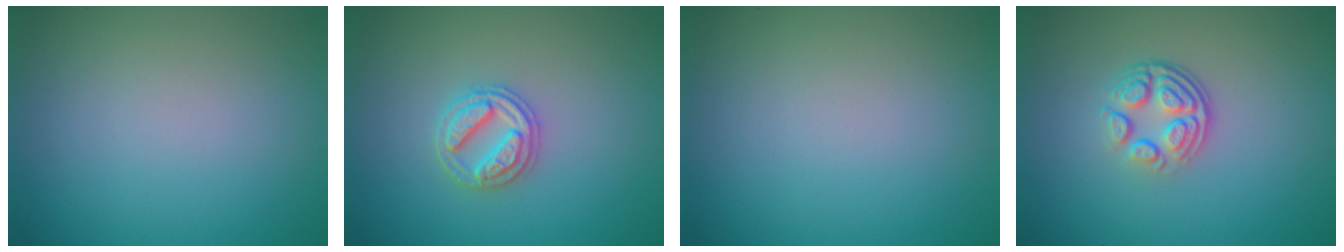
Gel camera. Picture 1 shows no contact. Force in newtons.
{"total": 2.7, "press": 2.7, "slide": 0.3}
{"total": 0.0}
{"total": 4.0, "press": 2.8, "slide": 2.9}